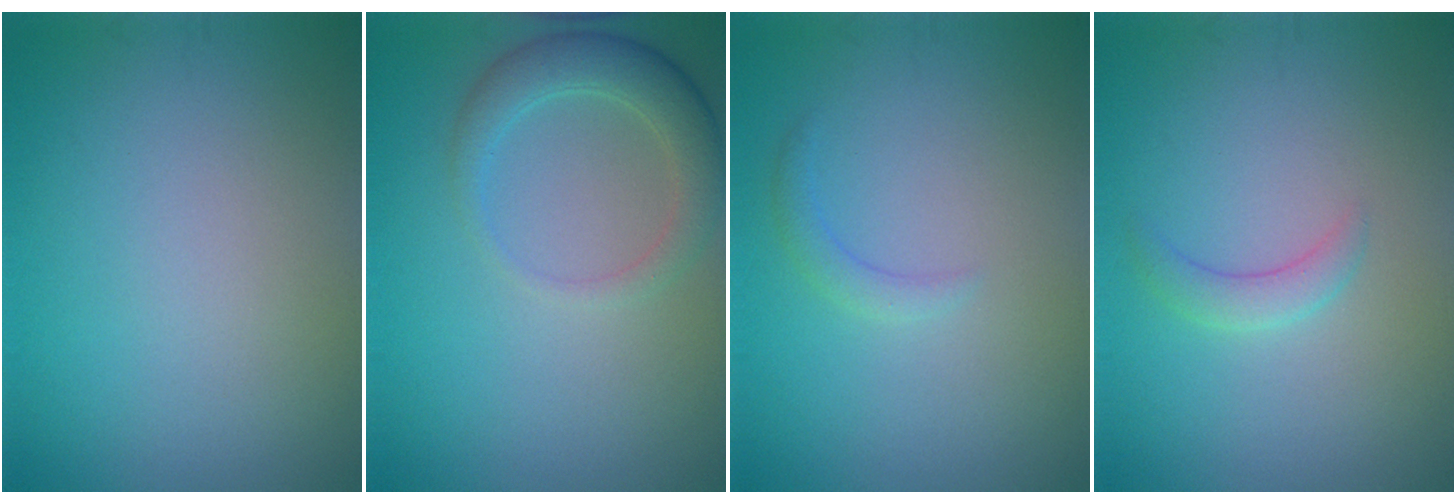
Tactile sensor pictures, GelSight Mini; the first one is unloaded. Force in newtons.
{"total": 2.4, "press": 2.4, "slide": 0.4}
{"total": 1.1, "press": 1.1, "slide": 0.1}
{"total": 1.6, "press": 1.6, "slide": 0.1}